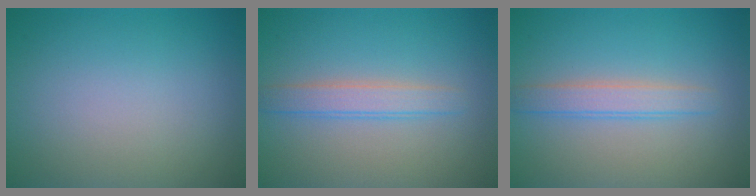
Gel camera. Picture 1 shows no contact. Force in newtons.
{"total": 2.4, "press": 2.4, "slide": 0.2}
{"total": 2.4, "press": 2.4, "slide": 0.2}